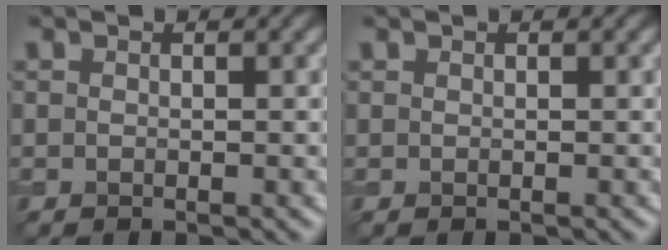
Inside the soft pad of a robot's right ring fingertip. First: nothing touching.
{"total": 0.0}